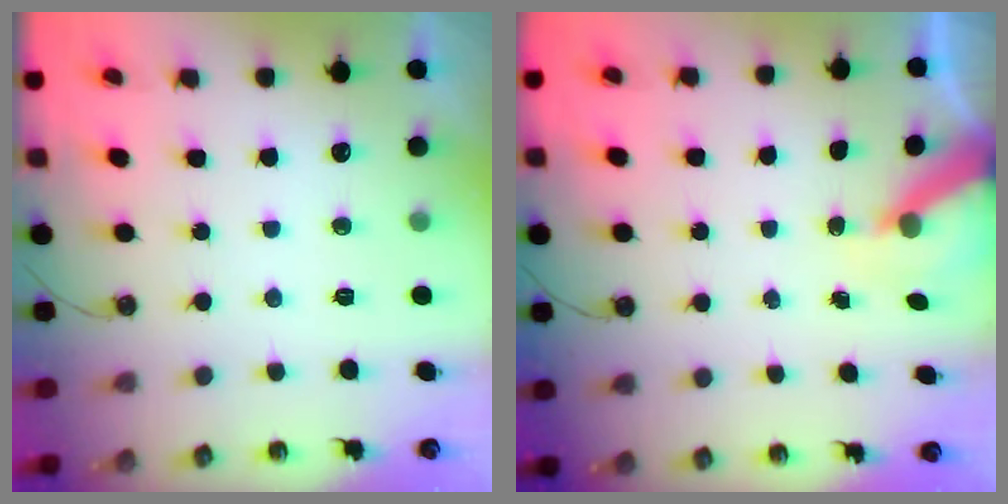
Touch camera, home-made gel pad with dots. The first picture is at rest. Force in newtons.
{"total": 6.7, "press": 6.7, "slide": 0.7}